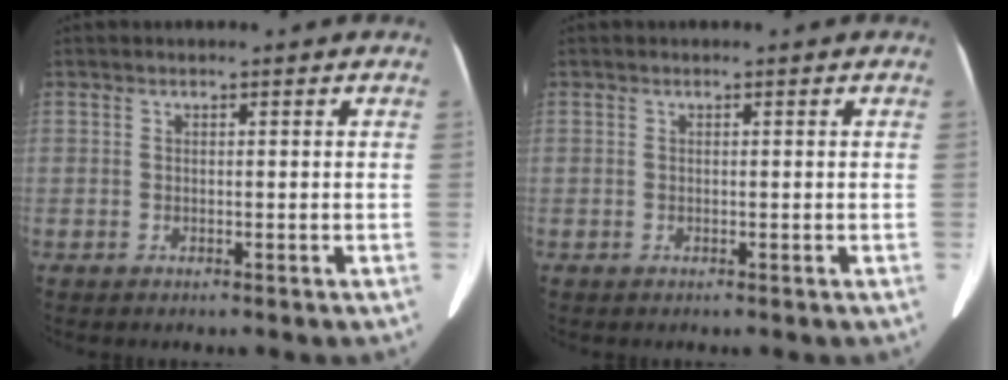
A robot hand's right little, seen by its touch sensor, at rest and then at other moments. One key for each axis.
{"total": 0.0}